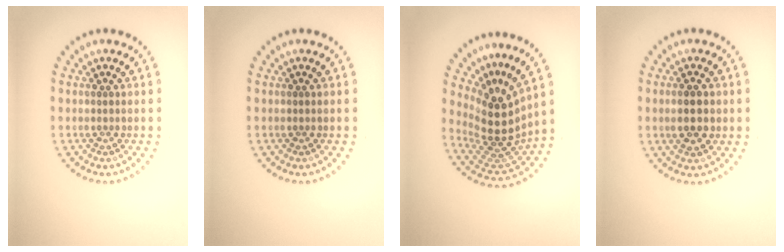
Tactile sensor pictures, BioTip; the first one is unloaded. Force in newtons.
{"total": 0.0}
{"total": 5.0, "press": 3.4, "slide": 3.6}
{"total": 3.4, "press": 3.4, "slide": 0.2}